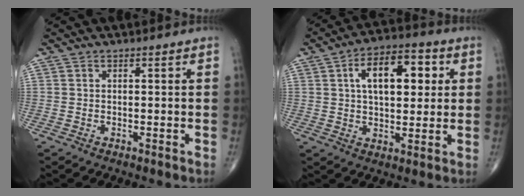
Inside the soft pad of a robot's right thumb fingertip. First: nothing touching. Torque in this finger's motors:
{"motor_torque": [0.40, 3.13, 1.46, 0.44, 0.14]}